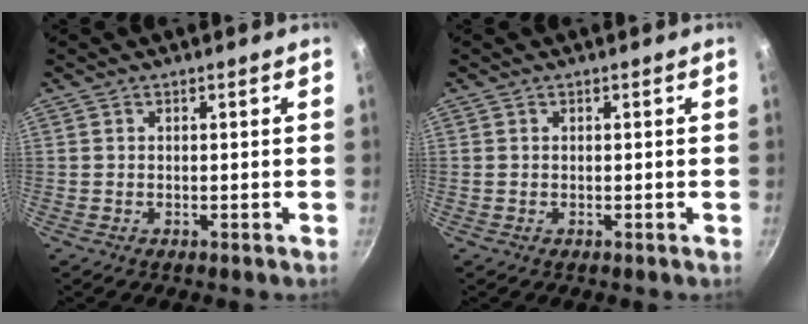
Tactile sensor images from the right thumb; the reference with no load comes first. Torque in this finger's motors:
{"motor_torque": [0.05, -0.17, -0.27, 0.09, 0.04]}